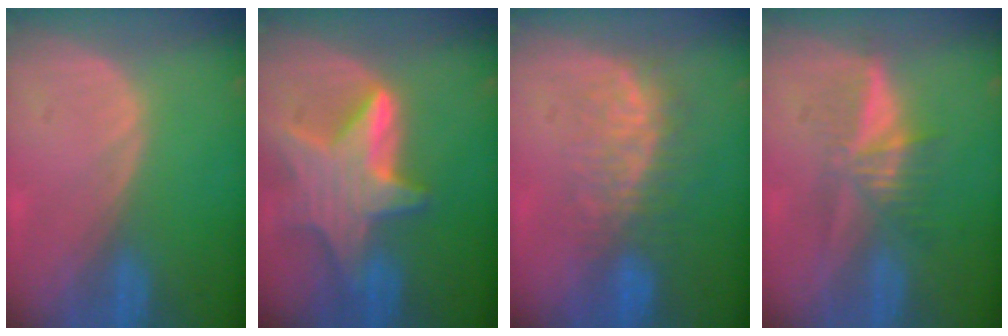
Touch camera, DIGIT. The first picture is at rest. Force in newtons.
{"total": 9.5, "press": 9.5, "slide": 0.6}
{"total": 7.6, "press": 7.1, "slide": 2.8}
{"total": 5.2, "press": 5.1, "slide": 0.9}